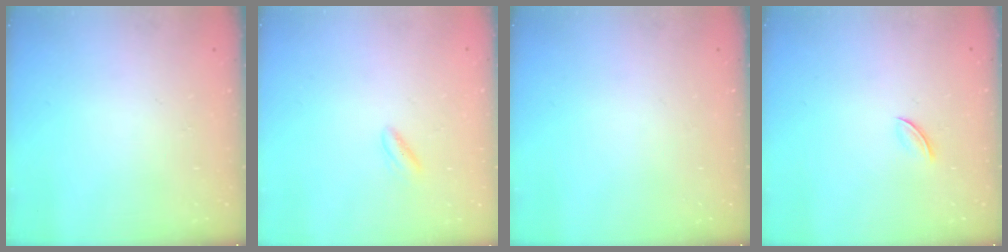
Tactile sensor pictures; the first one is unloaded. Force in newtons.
{"total": 2.7, "press": 2.6, "slide": 0.7}
{"total": 0.0}
{"total": 2.8, "press": 2.7, "slide": 0.9}